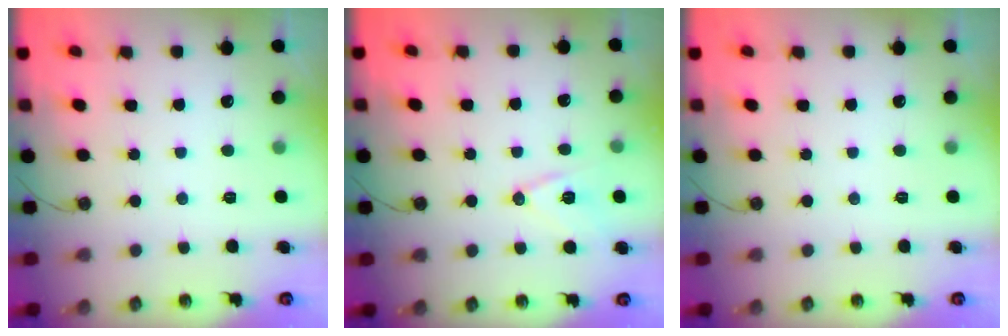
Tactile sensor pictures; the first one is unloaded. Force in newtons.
{"total": 10.4, "press": 9.9, "slide": 3.3}
{"total": 0.0}